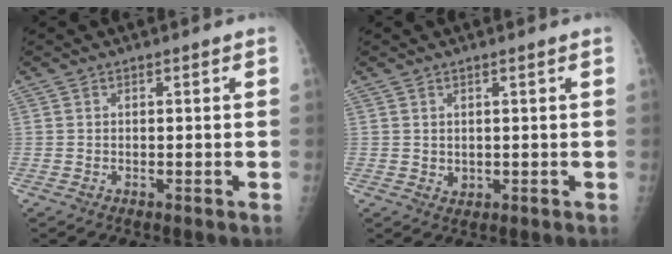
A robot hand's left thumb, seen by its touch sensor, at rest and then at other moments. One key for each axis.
{"total": 1.2, "fx": 0.5, "fy": 0.7, "fz": 0.8, "tx": -0.009, "ty": -0.007, "tz": 0.014}